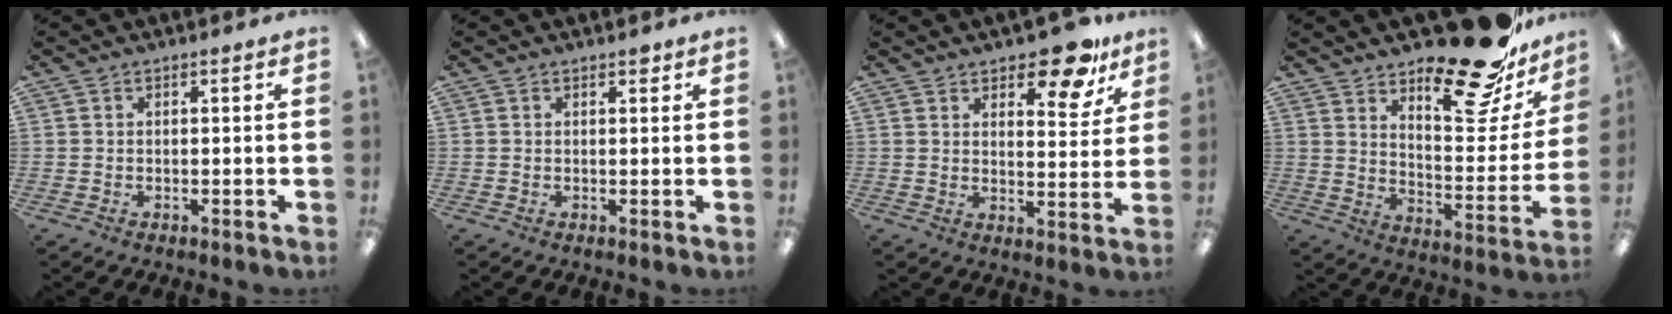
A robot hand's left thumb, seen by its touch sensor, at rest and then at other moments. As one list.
[{"total": 1.3, "force": [0.9, 0.7, 0.7], "torque": [0.002, -0.006, 0.012]}, {"total": 11.7, "force": [8.8, 4.6, 6.3], "torque": [-0.065, -0.058, 0.148]}, {"total": 22.5, "force": [17.3, 7.3, 12.3], "torque": [-0.160, -0.121, 0.281]}]